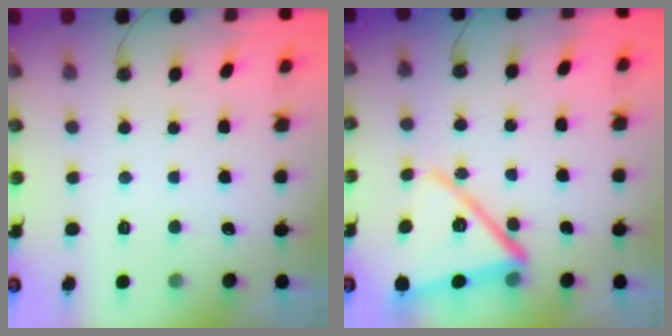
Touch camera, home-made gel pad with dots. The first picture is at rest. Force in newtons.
{"total": 16.9, "press": 16.7, "slide": 2.4}